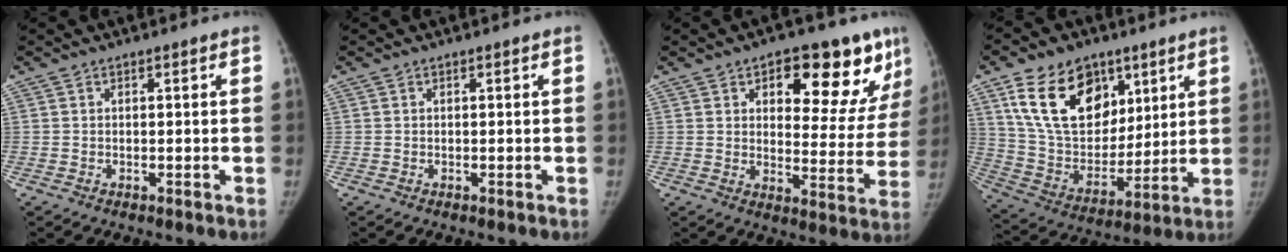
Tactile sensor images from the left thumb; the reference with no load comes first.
{"total": 0.0}
{"total": 19.2, "force": [10.0, 9.0, 13.7], "torque": [-0.116, -0.035, 0.133]}
{"total": 20.4, "force": [10.2, 13.6, 11.3], "torque": [-0.159, -0.040, 0.192]}